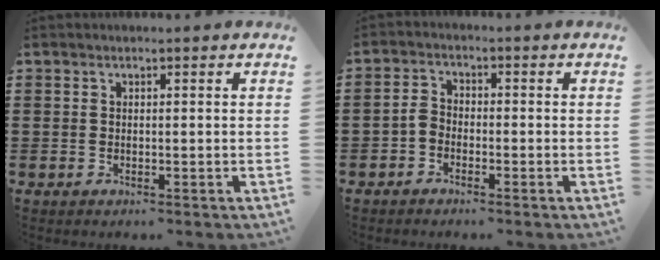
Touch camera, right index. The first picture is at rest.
{"total": 2.4, "force": [-1.4, 1.4, 1.3], "torque": [-0.035, 0.006, -0.031]}